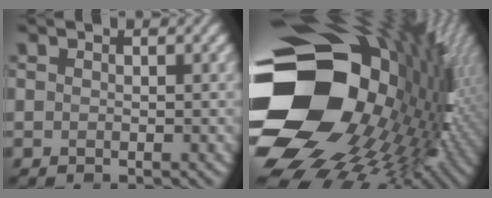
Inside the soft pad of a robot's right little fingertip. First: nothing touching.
{"total": 20.9, "force": [-1.2, 15.6, 13.9], "torque": [-0.279, -0.029, -0.005]}